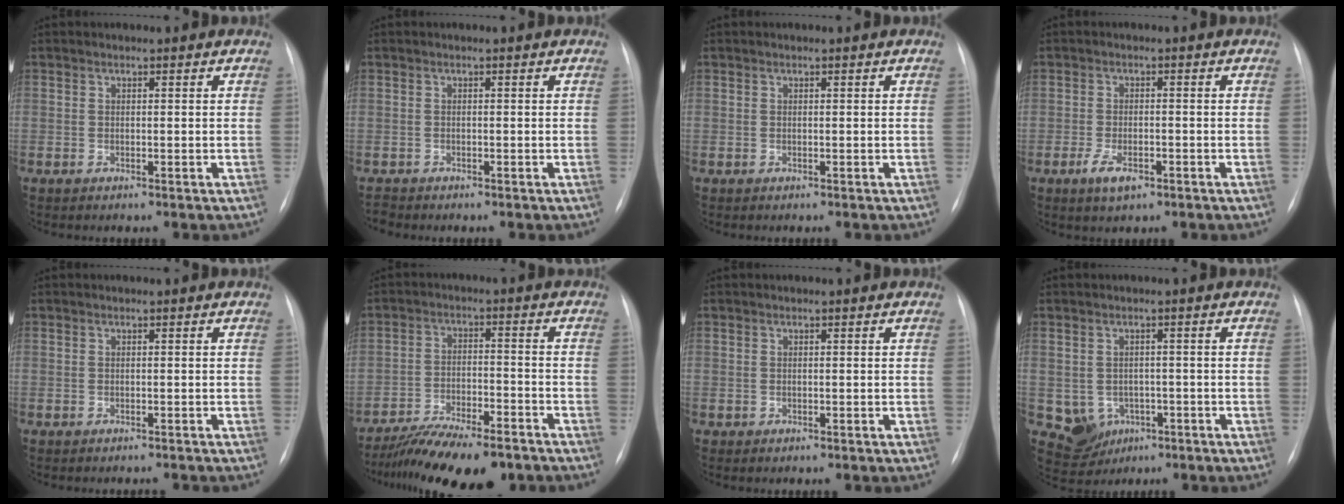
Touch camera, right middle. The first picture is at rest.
{"total": 1.0, "force": [-1.0, 0.0, -0.3], "torque": [0.003, -0.005, -0.016]}
{"total": 0.0}
{"total": 3.9, "force": [-2.1, 1.6, 2.8], "torque": [-0.057, -0.003, -0.034]}
{"total": 1.3, "force": [-1.3, 0.0, 0.1], "torque": [0.000, -0.005, -0.014]}
{"total": 14.7, "force": [-12.2, 3.5, 7.6], "torque": [-0.128, -0.002, -0.193]}
{"total": 0.0}
{"total": 5.1, "force": [-1.6, 4.7, 1.2], "torque": [-0.020, 0.008, -0.012]}